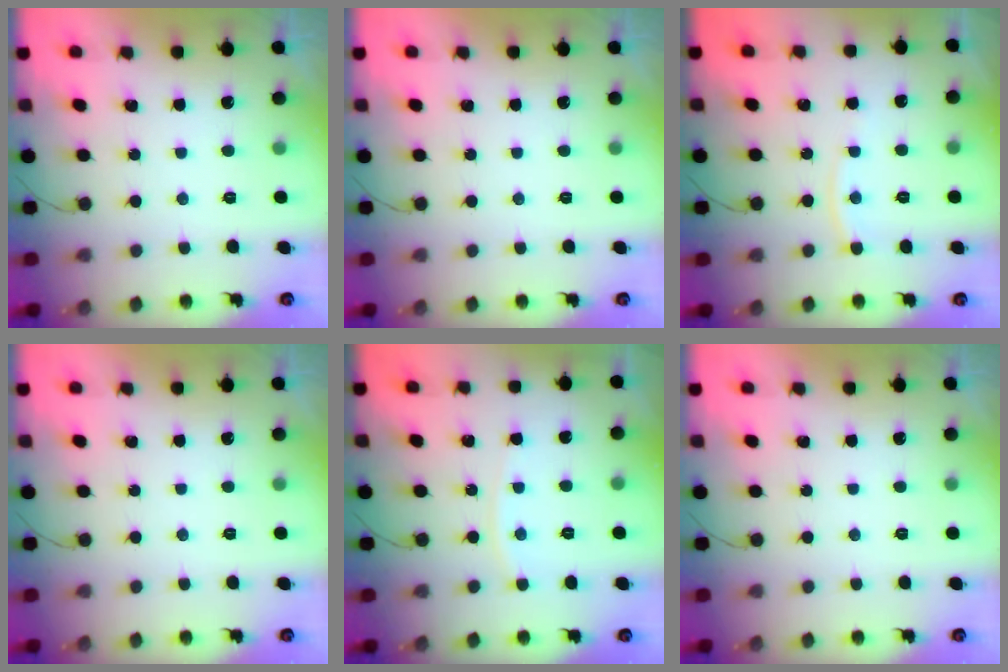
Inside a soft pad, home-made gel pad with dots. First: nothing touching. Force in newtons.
{"total": 0.0}
{"total": 4.9, "press": 4.8, "slide": 0.5}
{"total": 0.0}
{"total": 3.9, "press": 3.9, "slide": 0.4}
{"total": 0.0}